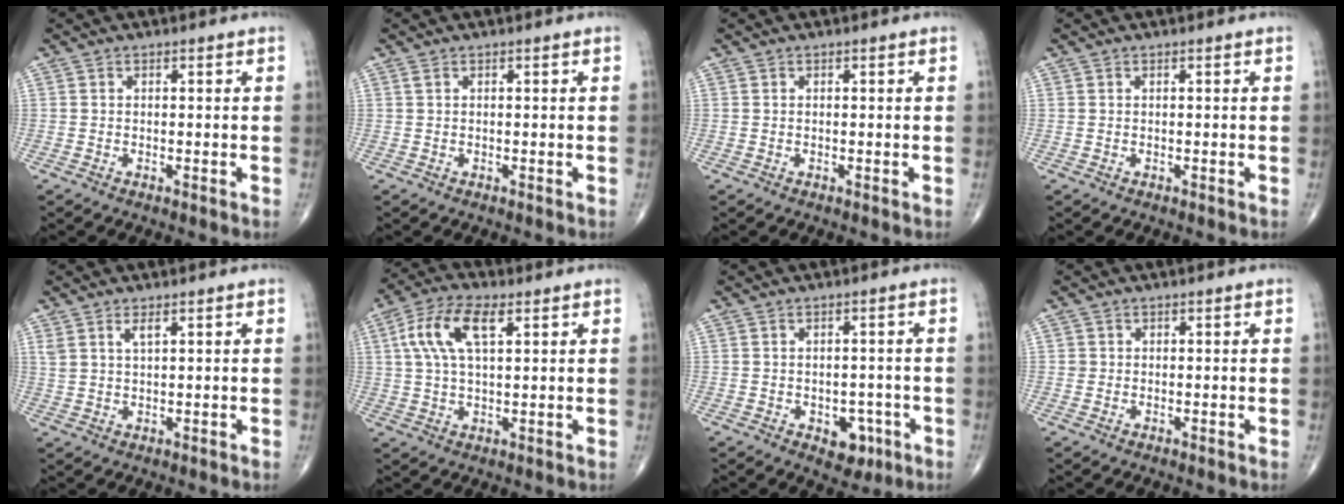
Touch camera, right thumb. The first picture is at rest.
{"total": 0.6, "force": [0.2, 0.2, 0.5], "torque": [-0.016, 0.007, 0.004]}
{"total": 0.0}
{"total": 0.0}
{"total": 2.8, "force": [1.6, 0.8, 2.1], "torque": [-0.044, -0.003, 0.035]}
{"total": 10.5, "force": [3.5, 4.6, 8.8], "torque": [-0.183, 0.013, 0.065]}
{"total": 5.3, "force": [-2.1, 3.6, 3.2], "torque": [-0.012, 0.012, -0.022]}
{"total": 0.8, "force": [0.0, 0.8, 0.0], "torque": [0.007, 0.004, 0.000]}